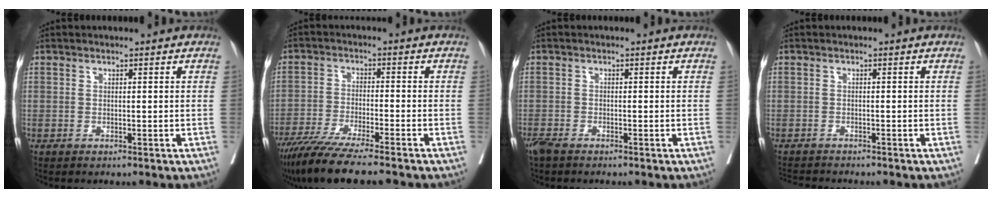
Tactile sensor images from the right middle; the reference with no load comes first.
{"total": 11.8, "force": [-9.7, 0.3, 6.7], "torque": [-0.106, -0.033, -0.160]}
{"total": 3.1, "force": [-2.5, 0.6, 1.7], "torque": [-0.038, -0.011, -0.047]}
{"total": 3.6, "force": [-3.6, 0.2, 0.7], "torque": [-0.010, -0.012, -0.059]}